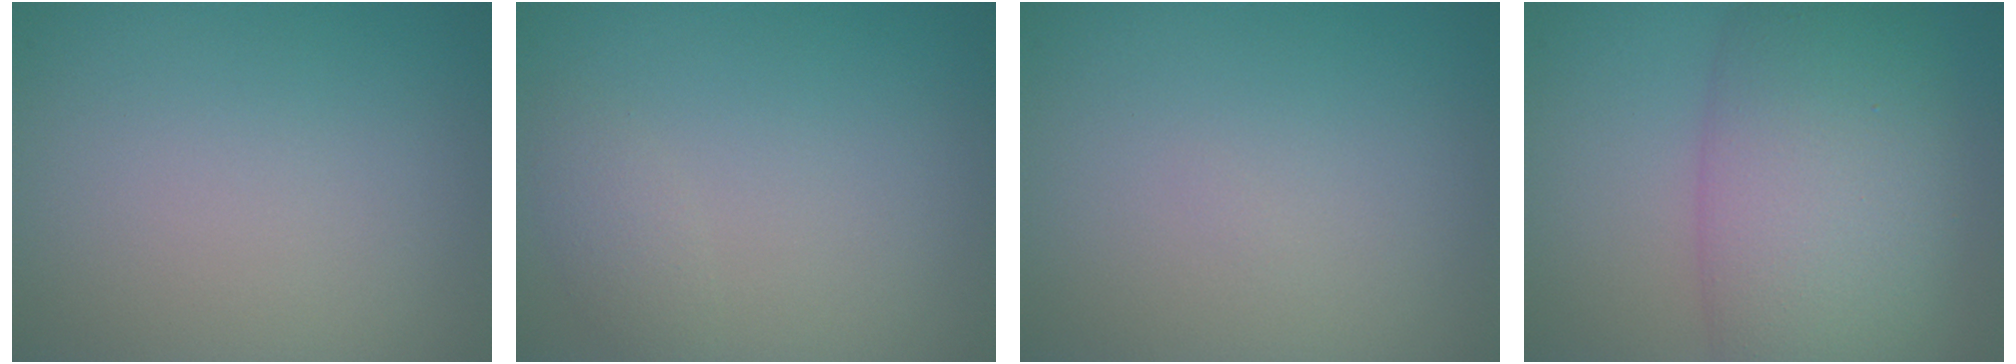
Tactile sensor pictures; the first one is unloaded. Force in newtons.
{"total": 1.2, "press": 1.2, "slide": 0.1}
{"total": 0.0}
{"total": 10.3, "press": 10.3, "slide": 0.2}